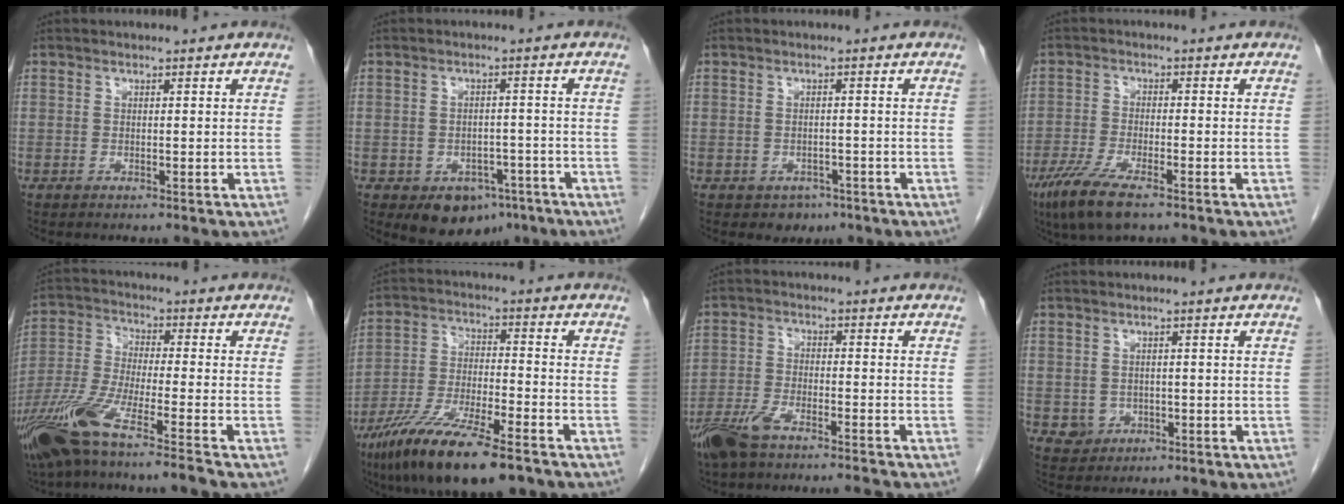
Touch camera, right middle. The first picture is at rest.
{"total": 7.4, "force": [-4.4, 4.8, 3.5], "torque": [-0.042, 0.005, -0.054]}
{"total": 2.9, "force": [-1.7, 2.1, 0.9], "torque": [-0.010, 0.005, -0.016]}
{"total": 7.9, "force": [-5.1, 1.4, 5.8], "torque": [-0.116, -0.019, -0.089]}
{"total": 12.7, "force": [-9.0, -0.6, 8.9], "torque": [-0.184, -0.038, -0.171]}
{"total": 15.2, "force": [-10.4, 2.6, 10.9], "torque": [-0.214, -0.036, -0.187]}
{"total": 8.4, "force": [-7.1, 1.1, 4.3], "torque": [-0.088, -0.010, -0.129]}
{"total": 2.5, "force": [-0.5, 2.4, 0.6], "torque": [-0.006, 0.004, 0.001]}